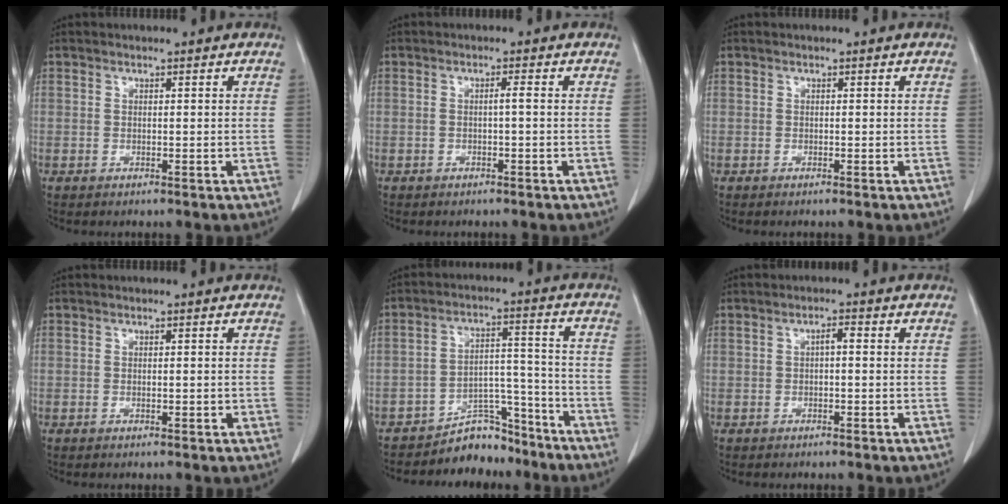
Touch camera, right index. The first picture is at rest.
{"total": 0.9, "force": [-0.1, -0.1, 0.9], "torque": [-0.016, 0.002, -0.001]}
{"total": 0.0}
{"total": 0.6, "force": [-0.1, 0.3, 0.5], "torque": [-0.012, -0.001, 0.003]}
{"total": 7.6, "force": [-7.0, 3.0, 0.9], "torque": [-0.004, 0.049, -0.113]}
{"total": 1.5, "force": [0.0, 0.4, 1.4], "torque": [-0.023, 0.005, 0.000]}